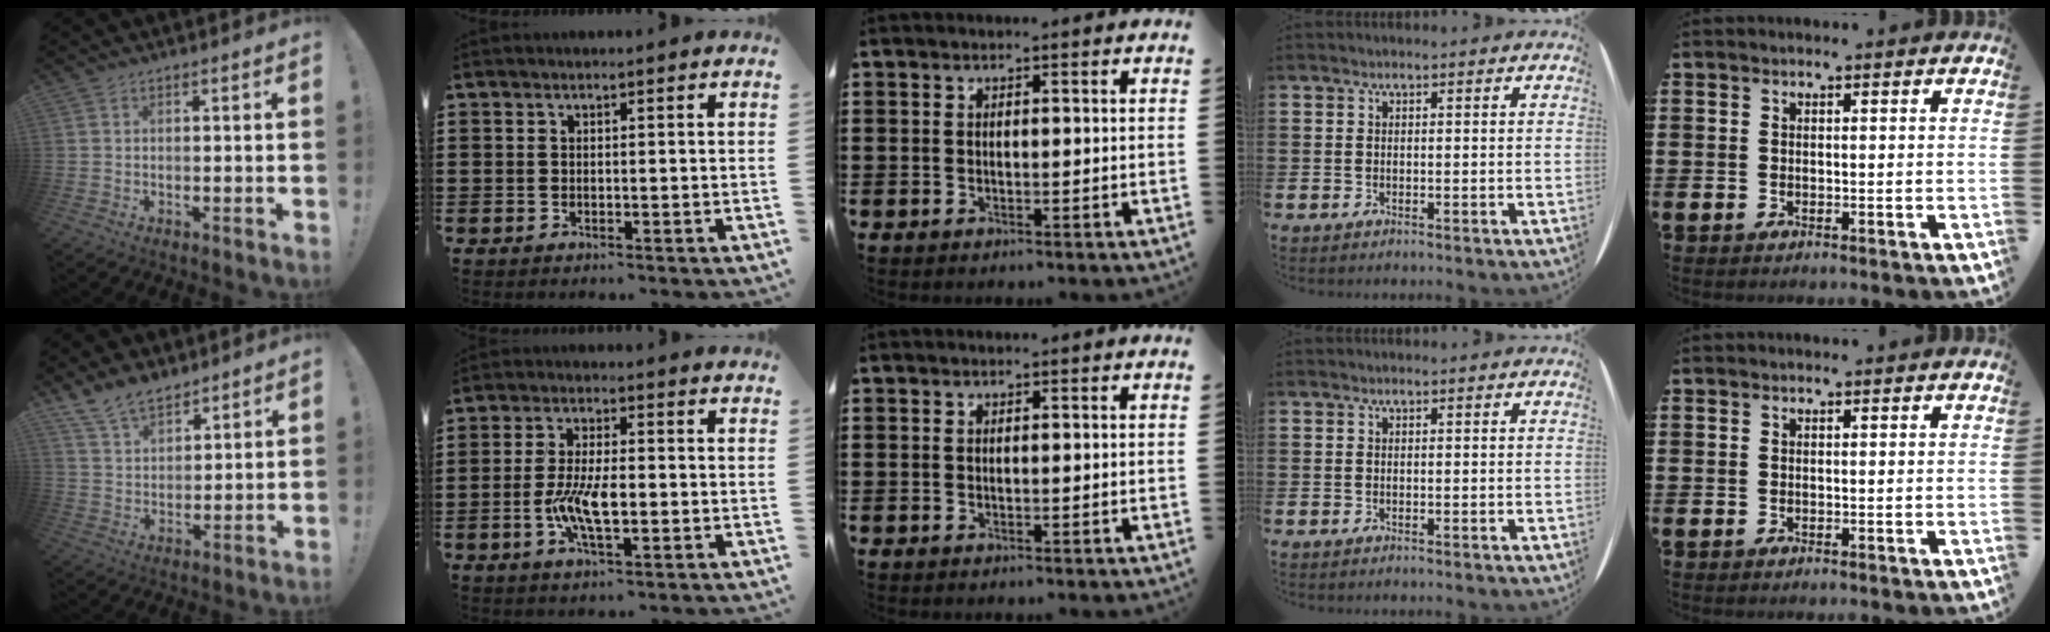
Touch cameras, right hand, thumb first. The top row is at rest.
{"thumb": {"total": 9.8, "force": [8.0, 4.6, 3.3], "torque": [-0.061, -0.051, 0.156]}, "index": {"total": 7.6, "force": [-1.6, 2.6, 7.0], "torque": [-0.153, -0.008, -0.034]}}